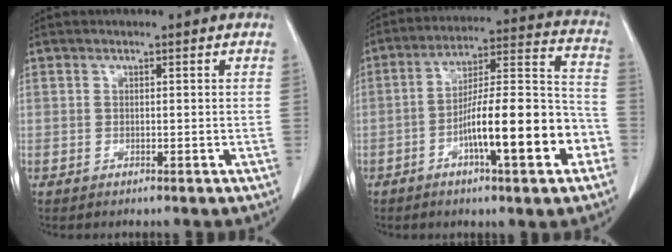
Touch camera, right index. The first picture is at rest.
{"total": 16.6, "force": [-6.2, 2.5, 15.2], "torque": [-0.237, 0.016, -0.095]}